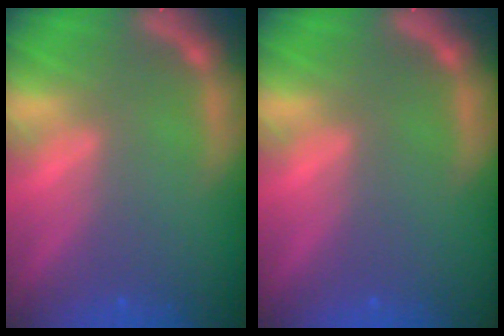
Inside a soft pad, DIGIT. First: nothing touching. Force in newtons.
{"total": 0.0}